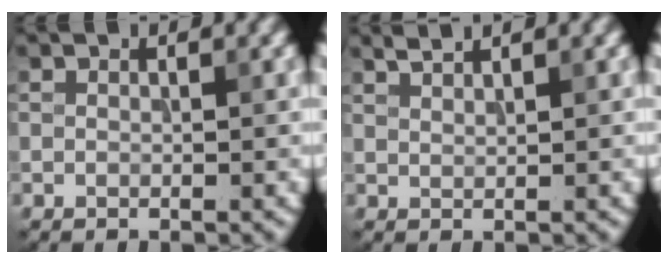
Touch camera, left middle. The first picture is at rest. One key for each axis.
{"total": 1.2, "fx": 1.1, "fy": 0.1, "fz": 0.4, "tx": -0.006, "ty": 0.000, "tz": 0.022}